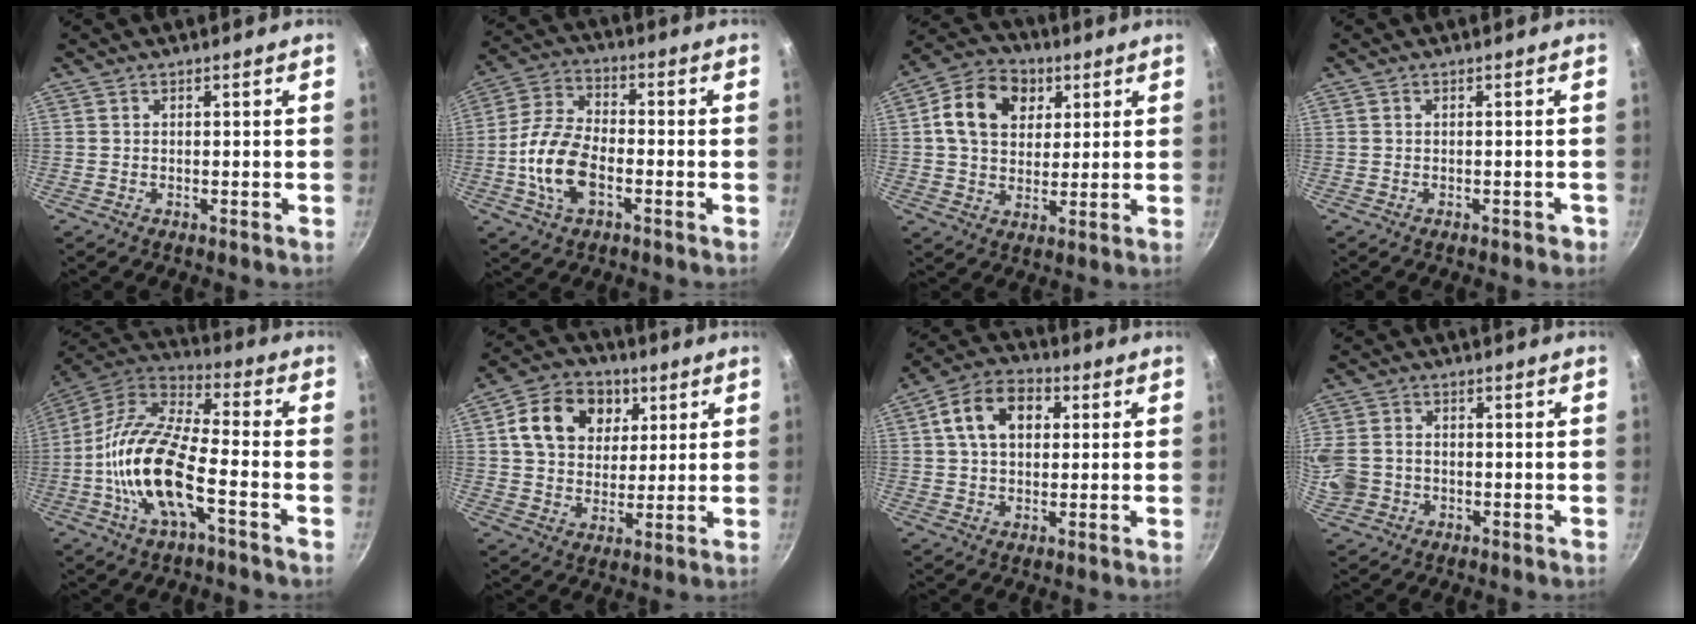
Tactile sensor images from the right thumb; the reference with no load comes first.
{"total": 12.3, "force": [-3.3, 6.7, 9.7], "torque": [-0.188, 0.030, -0.074]}
{"total": 13.3, "force": [4.1, 10.2, 7.6], "torque": [-0.113, 0.004, 0.056]}
{"total": 1.2, "force": [-0.6, 0.8, 0.6], "torque": [0.004, 0.016, 0.001]}
{"total": 17.6, "force": [-5.1, 6.5, 15.5], "torque": [-0.300, 0.039, -0.115]}
{"total": 14.3, "force": [4.7, 11.1, 7.7], "torque": [-0.106, 0.003, 0.071]}
{"total": 11.4, "force": [2.7, 7.9, 7.8], "torque": [-0.110, 0.019, 0.031]}
{"total": 11.2, "force": [-1.5, 9.7, 5.4], "torque": [-0.146, 0.018, -0.027]}